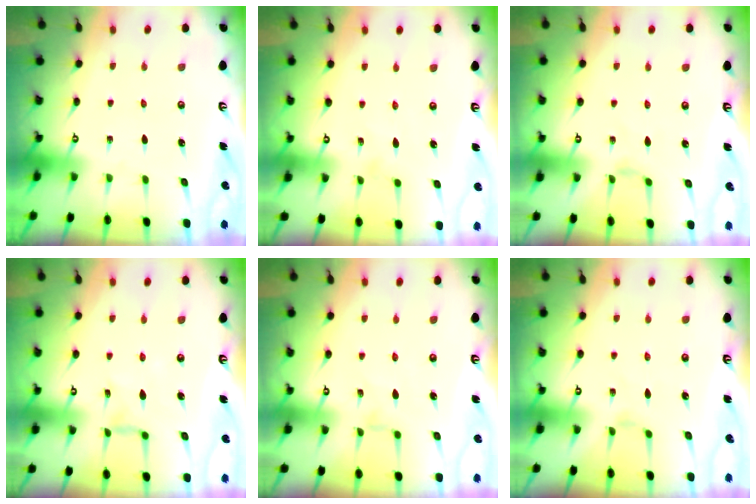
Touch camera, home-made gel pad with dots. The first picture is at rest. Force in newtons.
{"total": 0.0}
{"total": 0.6, "press": 0.6, "slide": 0.2}
{"total": 3.3, "press": 3.3, "slide": 0.5}
{"total": 1.4, "press": 1.3, "slide": 0.4}
{"total": 0.0}